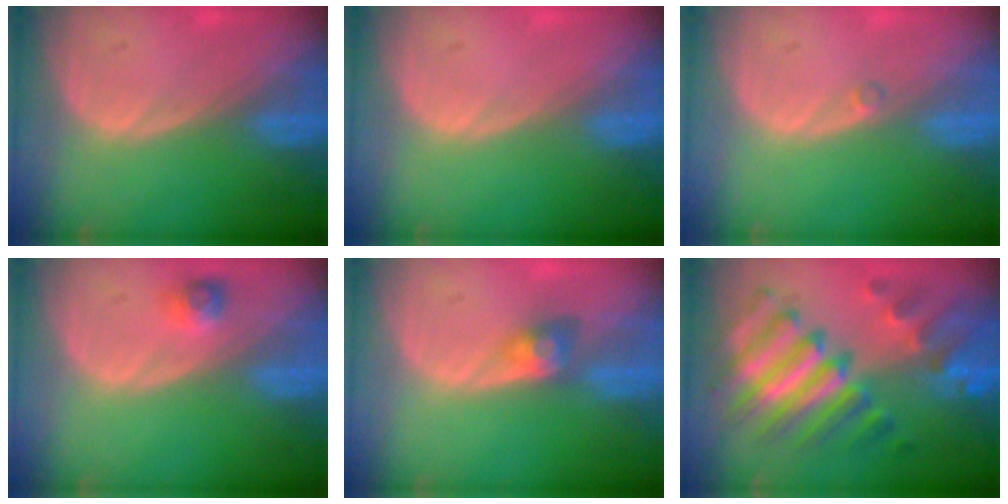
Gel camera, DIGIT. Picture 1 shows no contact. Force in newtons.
{"total": 0.0}
{"total": 0.5, "press": 0.5, "slide": 0.2}
{"total": 2.2, "press": 2.2, "slide": 0.4}
{"total": 3.0, "press": 2.6, "slide": 1.4}
{"total": 11.3, "press": 11.3, "slide": 1.0}